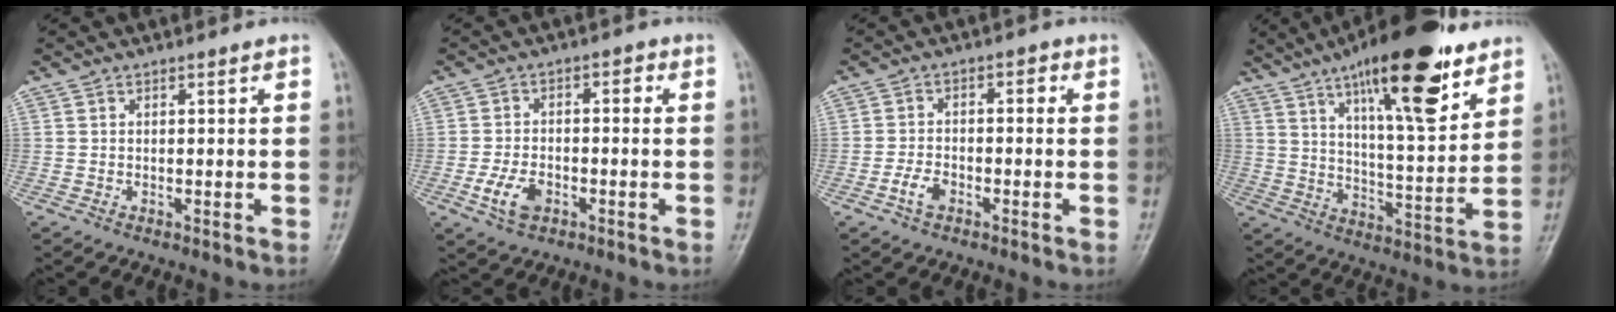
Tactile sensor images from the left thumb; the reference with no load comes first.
{"total": 6.7, "force": [-2.4, 4.3, 4.5], "torque": [-0.074, 0.020, -0.044]}
{"total": 4.5, "force": [-2.0, 2.8, 2.9], "torque": [-0.044, 0.025, -0.040]}
{"total": 21.2, "force": [12.7, 6.0, 16.0], "torque": [-0.224, -0.052, 0.203]}